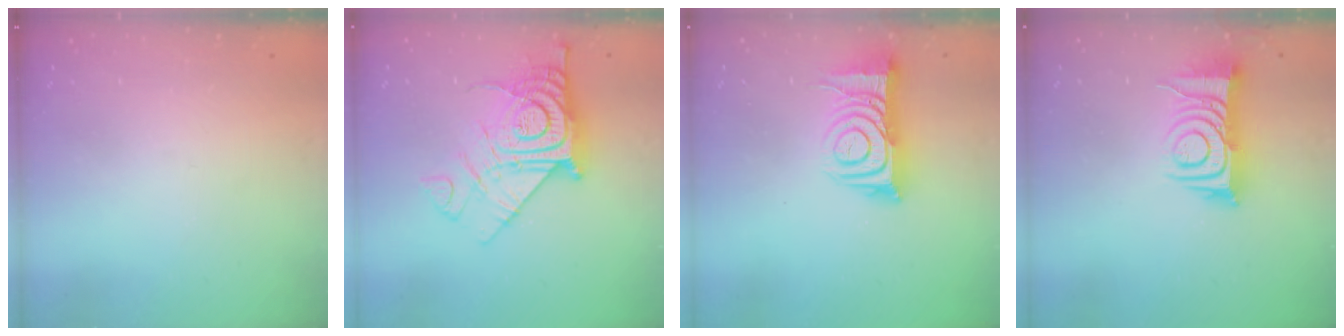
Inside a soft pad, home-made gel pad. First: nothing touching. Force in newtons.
{"total": 17.9, "press": 17.8, "slide": 1.7}
{"total": 12.1, "press": 12.0, "slide": 0.9}
{"total": 11.9, "press": 11.9, "slide": 0.9}